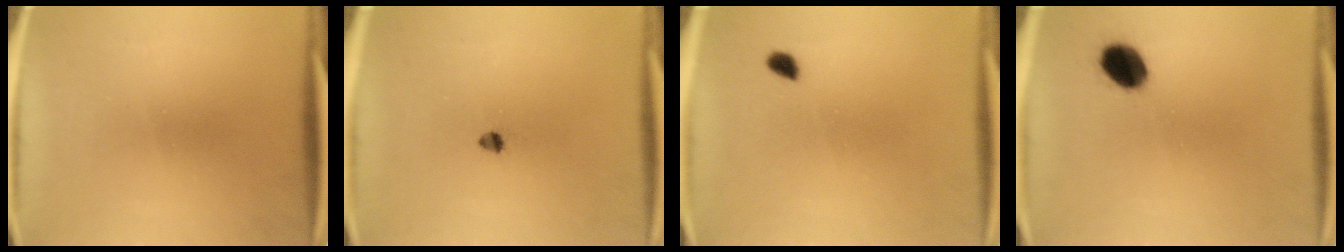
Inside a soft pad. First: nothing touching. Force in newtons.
{"total": 1.4}
{"total": 1.7}
{"total": 7.0}